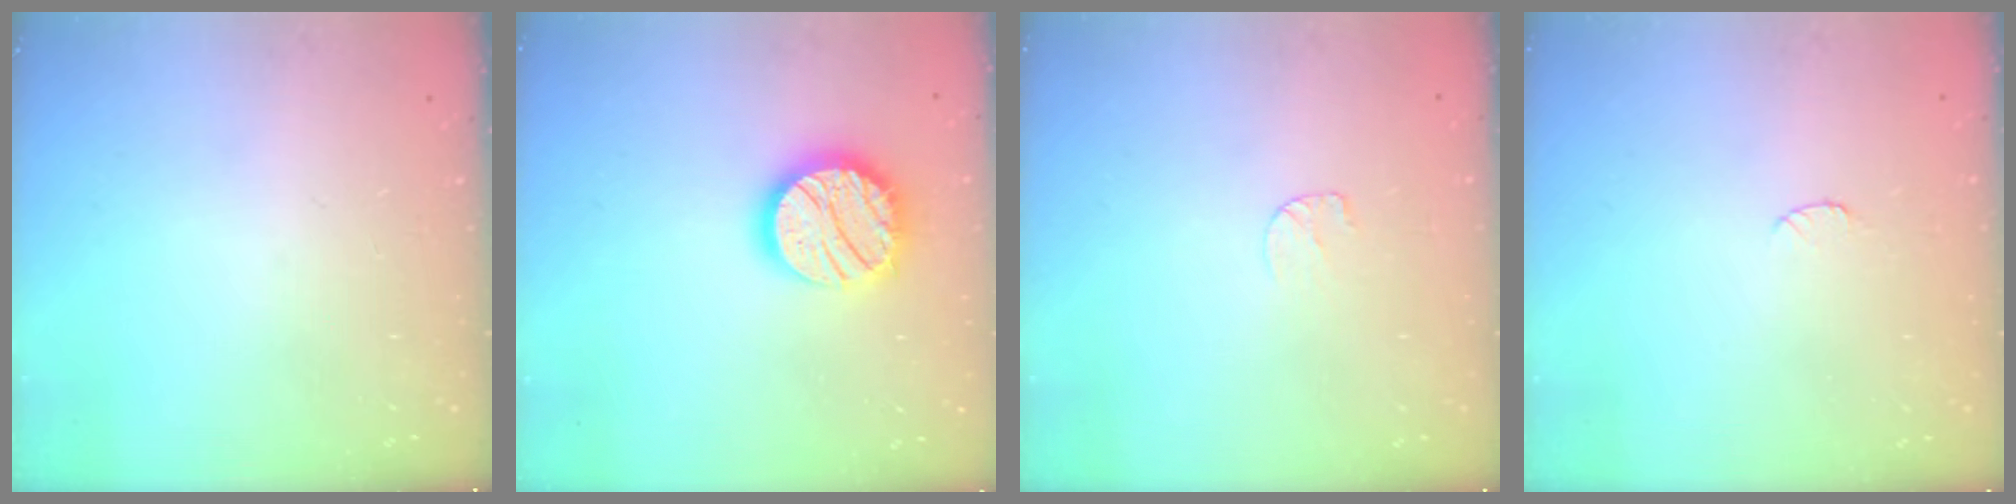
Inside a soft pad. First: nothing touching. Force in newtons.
{"total": 17.8, "press": 17.7, "slide": 1.2}
{"total": 3.5, "press": 3.5, "slide": 0.3}
{"total": 4.8, "press": 4.7, "slide": 0.6}